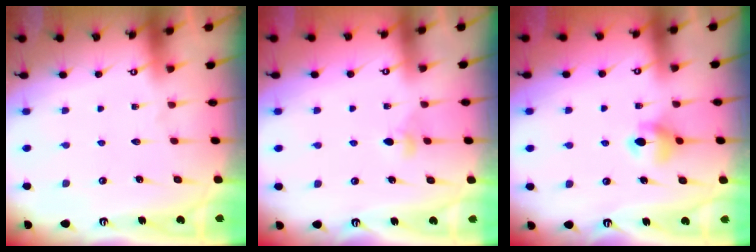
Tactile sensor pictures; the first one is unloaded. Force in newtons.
{"total": 2.8, "press": 2.7, "slide": 0.4}
{"total": 6.0, "press": 6.0, "slide": 0.9}